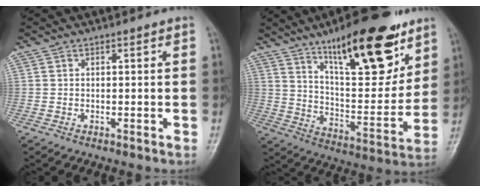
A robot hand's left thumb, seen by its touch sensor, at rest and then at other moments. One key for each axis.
{"total": 22.3, "fx": 14.0, "fy": 7.3, "fz": 15.7, "tx": -0.200, "ty": -0.070, "tz": 0.230}